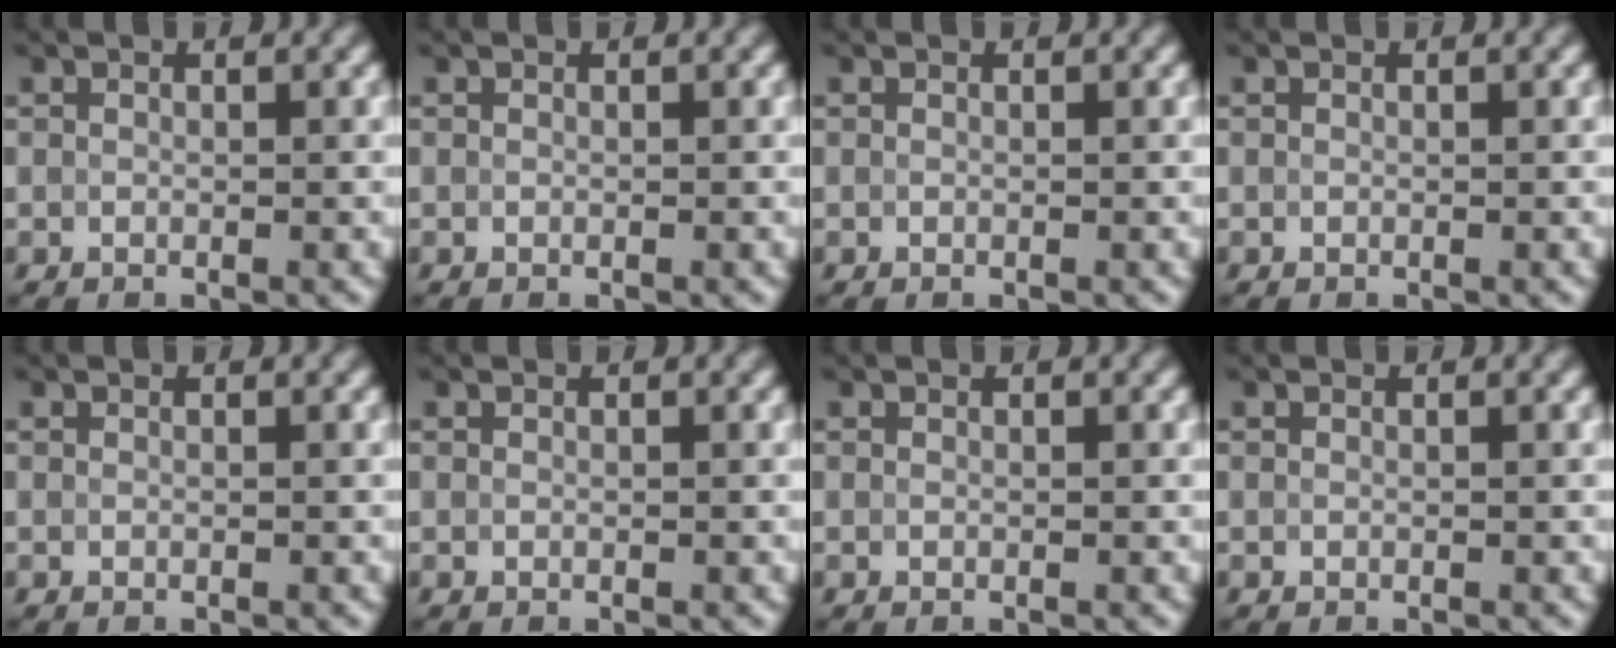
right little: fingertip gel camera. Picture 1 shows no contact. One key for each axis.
{"total": 0.0}
{"total": 0.0}
{"total": 0.0}
{"total": 0.0}
{"total": 0.0}
{"total": 0.0}
{"total": 0.0}